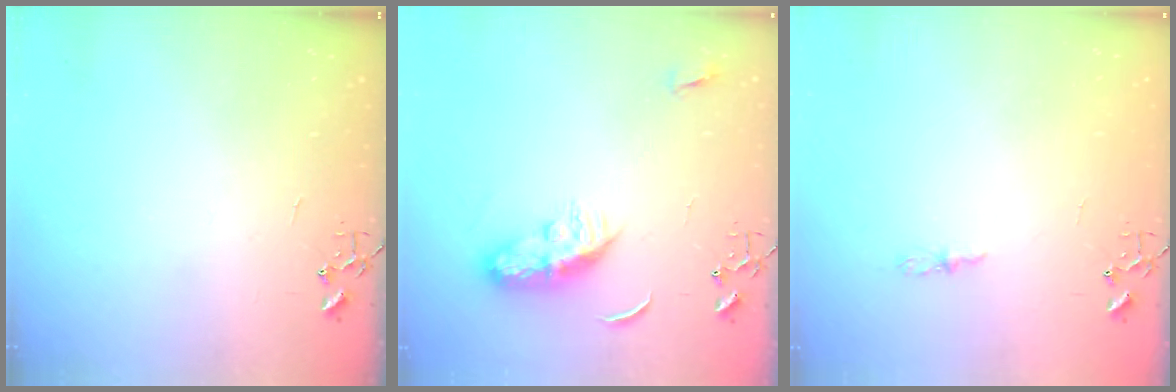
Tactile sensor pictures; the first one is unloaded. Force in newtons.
{"total": 9.3, "press": 9.3, "slide": 0.1}
{"total": 4.4, "press": 4.3, "slide": 0.5}